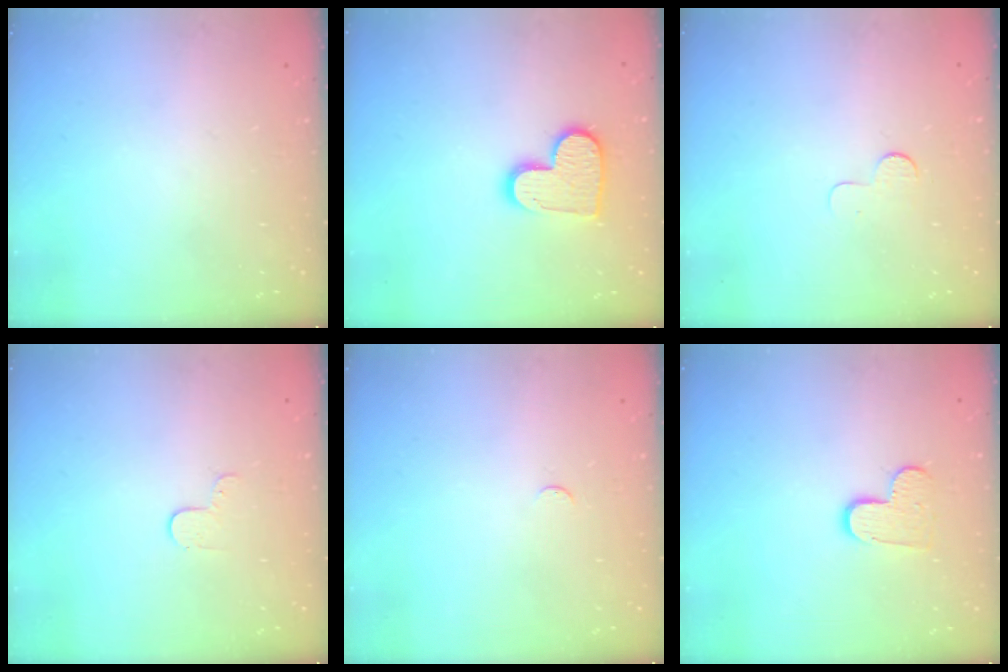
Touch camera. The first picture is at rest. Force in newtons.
{"total": 11.7, "press": 11.7, "slide": 0.6}
{"total": 3.8, "press": 3.7, "slide": 0.3}
{"total": 2.9, "press": 2.9, "slide": 0.3}
{"total": 3.2, "press": 3.2, "slide": 0.4}
{"total": 8.5, "press": 8.4, "slide": 0.6}